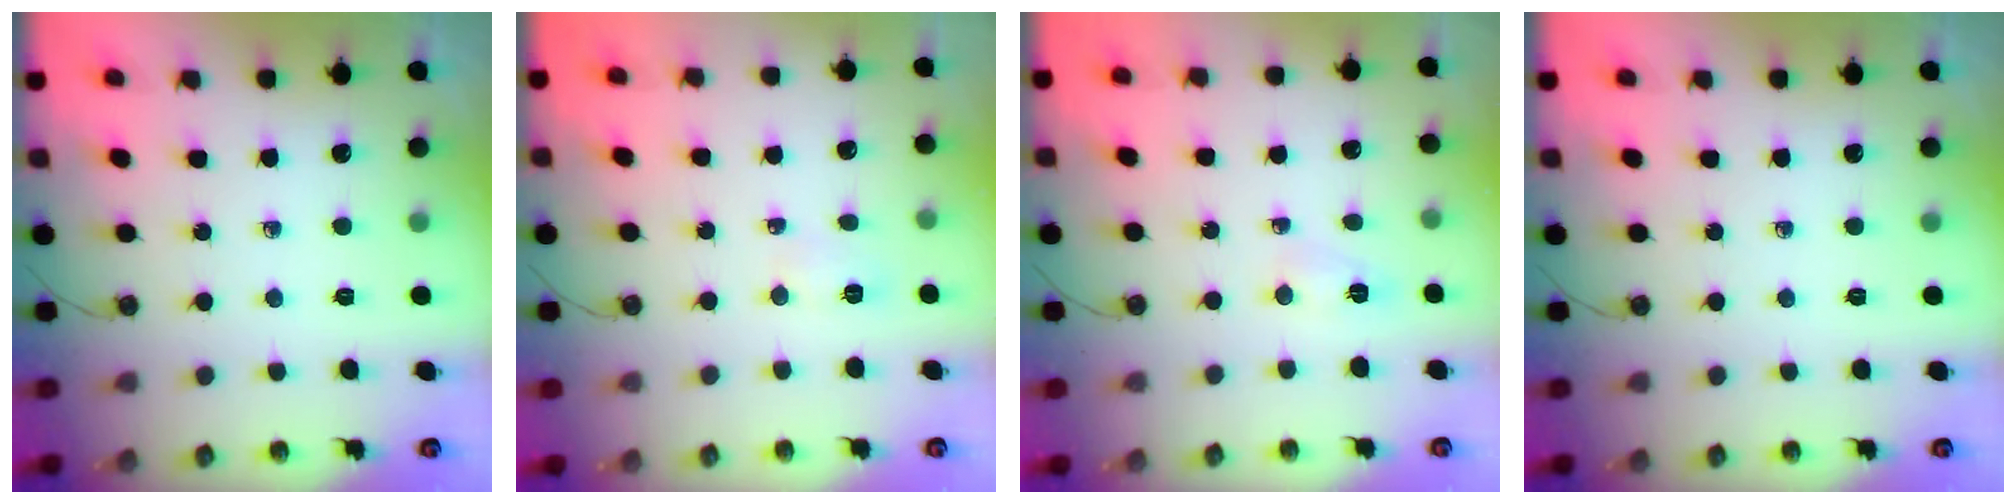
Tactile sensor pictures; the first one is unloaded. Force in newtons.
{"total": 3.5, "press": 3.4, "slide": 1.0}
{"total": 2.9, "press": 2.7, "slide": 1.2}
{"total": 0.0}